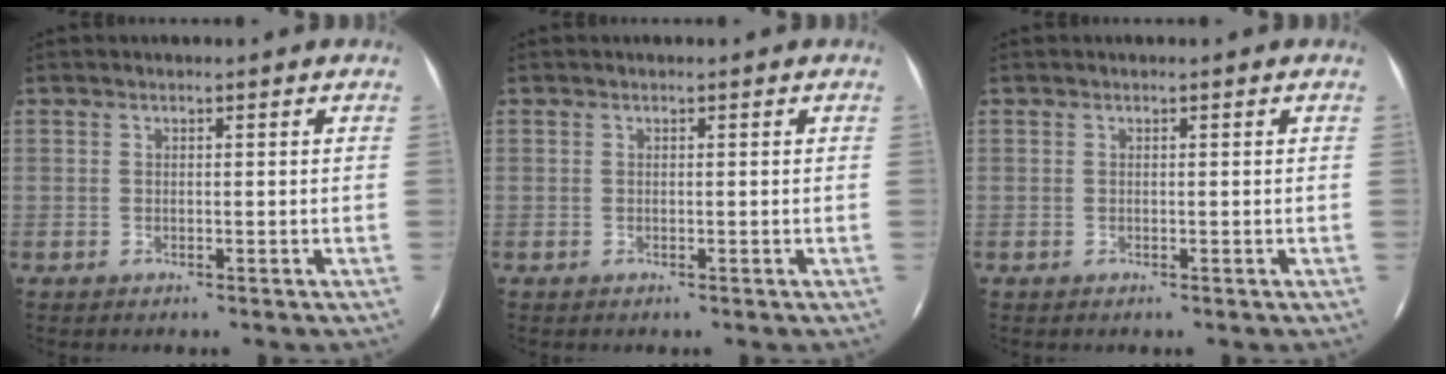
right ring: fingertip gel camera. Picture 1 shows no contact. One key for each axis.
{"total": 0.0}
{"total": 0.0}